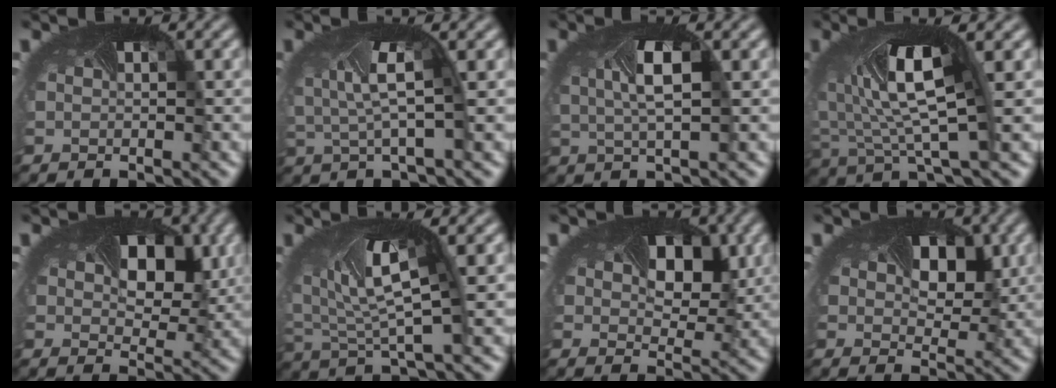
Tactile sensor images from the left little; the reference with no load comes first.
{"total": 3.4, "force": [0.4, 0.9, 3.3], "torque": [-0.092, -0.004, 0.007]}
{"total": 3.5, "force": [0.4, 1.3, 3.2], "torque": [-0.080, 0.001, 0.007]}
{"total": 7.1, "force": [1.2, 2.7, 6.5], "torque": [-0.148, -0.008, 0.019]}
{"total": 4.7, "force": [1.3, 3.3, 3.1], "torque": [-0.060, -0.007, 0.016]}
{"total": 5.0, "force": [1.7, 1.6, 4.4], "torque": [-0.106, 0.001, 0.031]}
{"total": 4.1, "force": [1.1, 3.0, 2.6], "torque": [-0.052, -0.007, 0.014]}
{"total": 3.4, "force": [0.9, 2.5, 2.1], "torque": [-0.041, -0.007, 0.012]}